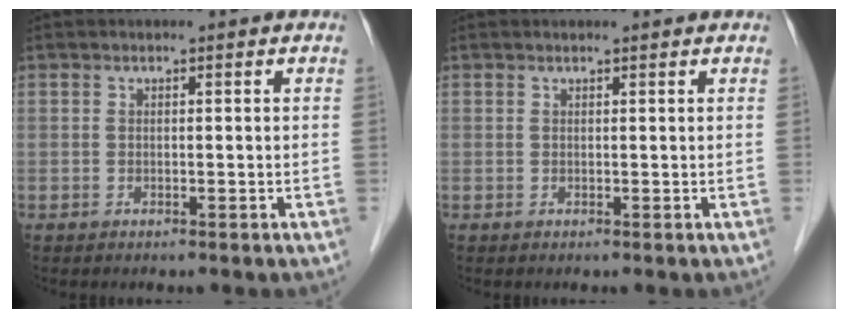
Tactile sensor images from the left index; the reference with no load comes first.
{"total": 1.6, "force": [1.5, 0.0, 0.4], "torque": [-0.009, 0.010, 0.019]}